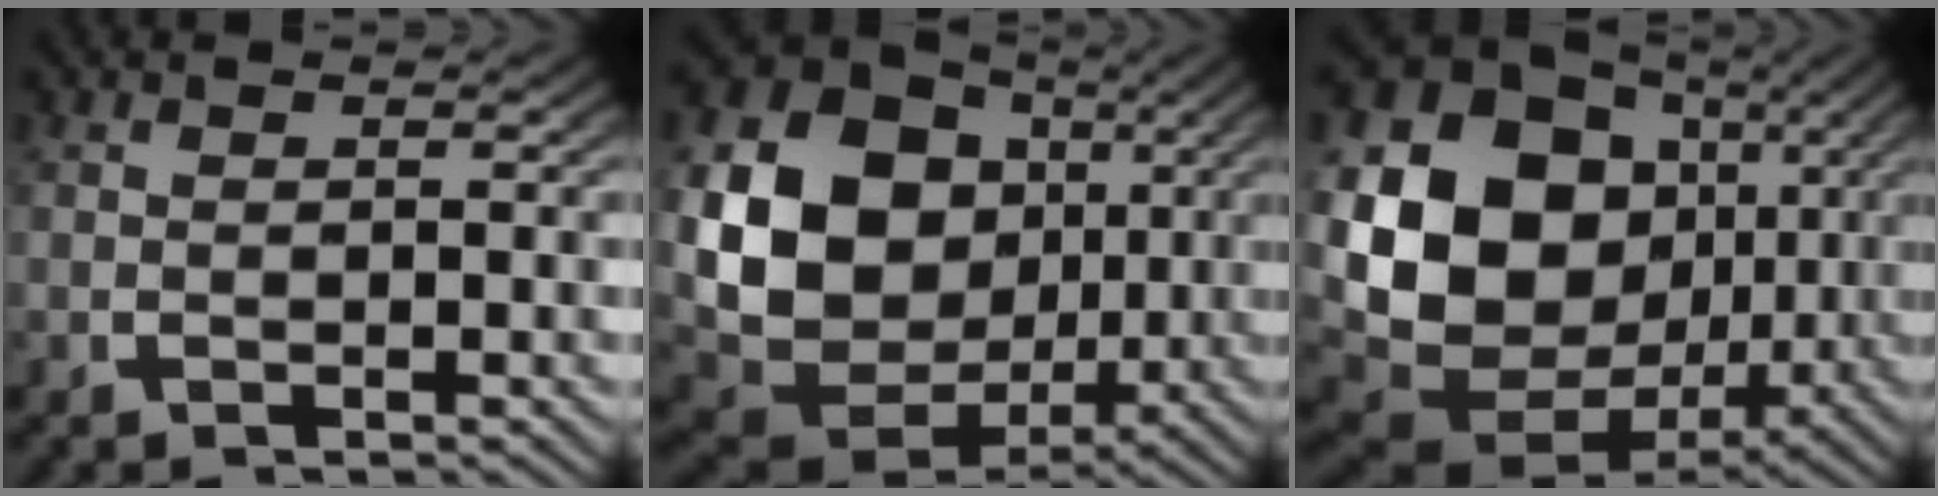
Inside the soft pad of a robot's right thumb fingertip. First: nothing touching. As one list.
[{"total": 18.9, "force": [0.3, 14.9, 11.6], "torque": [-0.264, -0.041, 0.014]}, {"total": 20.8, "force": [-0.7, 15.6, 13.8], "torque": [-0.311, -0.060, 0.017]}]